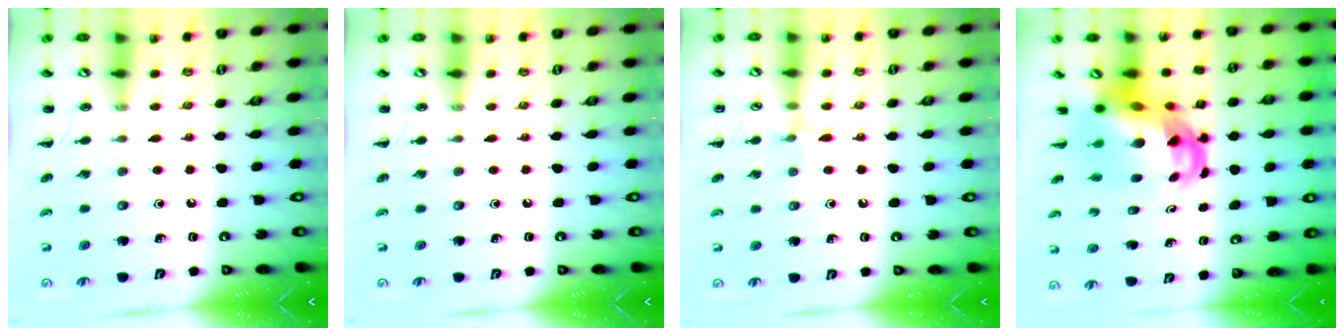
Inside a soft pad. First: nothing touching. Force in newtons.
{"total": 0.0}
{"total": 4.9, "press": 4.6, "slide": 1.5}
{"total": 8.0, "press": 7.7, "slide": 2.1}